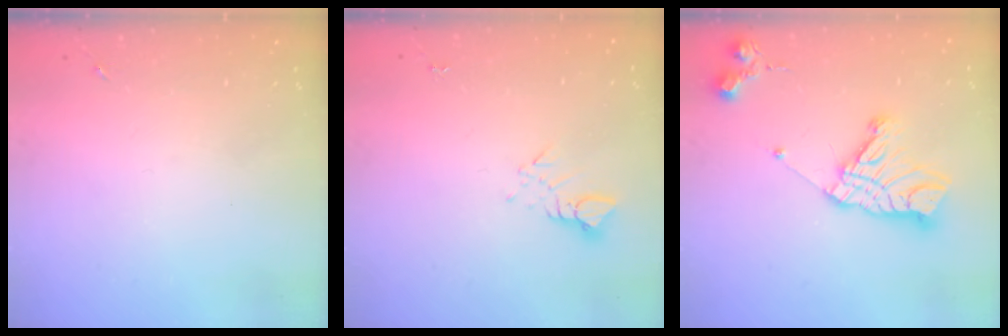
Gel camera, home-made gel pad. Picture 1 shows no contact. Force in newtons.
{"total": 3.2, "press": 3.2, "slide": 0.2}
{"total": 16.2, "press": 16.1, "slide": 1.6}